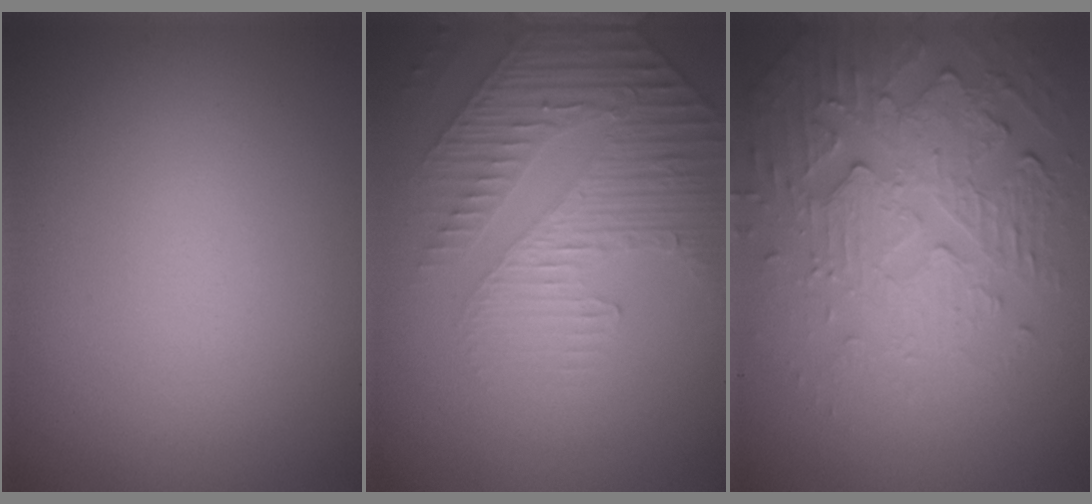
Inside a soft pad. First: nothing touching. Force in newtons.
{"total": 4.8, "press": 3.3, "slide": 3.5}
{"total": 5.8, "press": 3.7, "slide": 4.4}